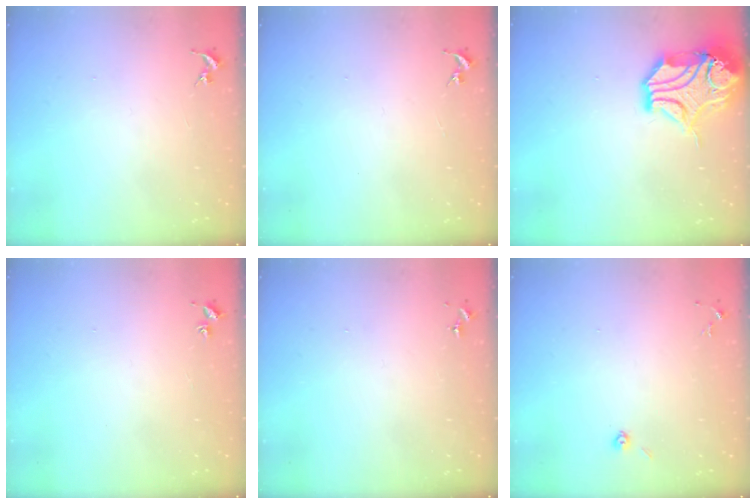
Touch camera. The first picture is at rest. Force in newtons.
{"total": 0.0}
{"total": 16.2, "press": 16.0, "slide": 2.3}
{"total": 1.9, "press": 1.9, "slide": 0.2}
{"total": 0.0}
{"total": 3.4, "press": 3.3, "slide": 0.9}